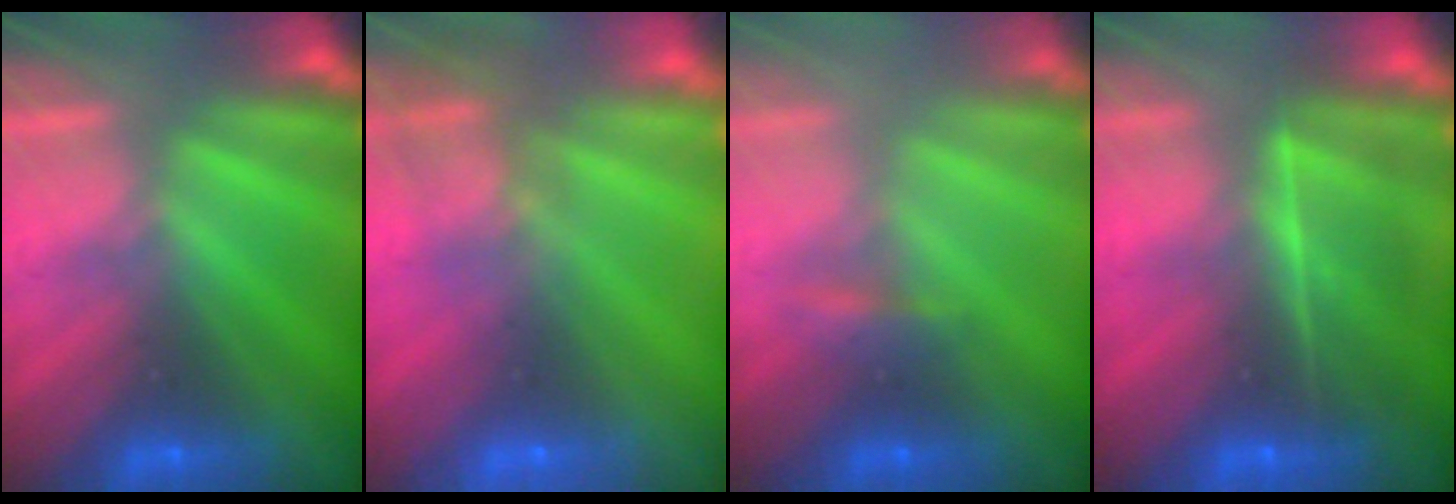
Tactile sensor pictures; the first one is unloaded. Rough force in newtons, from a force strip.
{"total": 7.0}
{"total": 2.2}
{"total": 8.6}